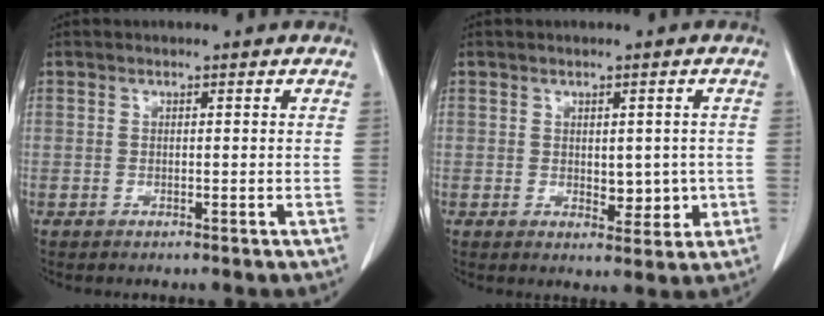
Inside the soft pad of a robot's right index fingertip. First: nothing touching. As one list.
[{"total": 4.1, "force": [-0.3, 2.3, 3.4], "torque": [-0.037, -0.003, 0.007]}]